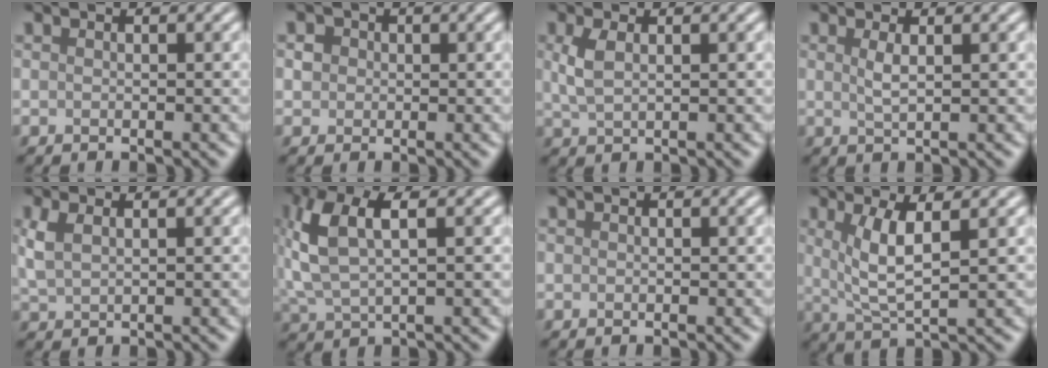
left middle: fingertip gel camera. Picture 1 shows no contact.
{"total": 1.2, "force": [0.1, 1.2, 0.3], "torque": [0.001, 0.000, 0.002]}
{"total": 2.4, "force": [0.8, 1.2, 1.9], "torque": [-0.049, 0.001, 0.018]}
{"total": 1.5, "force": [0.5, 0.4, 1.3], "torque": [-0.026, -0.001, 0.010]}
{"total": 2.3, "force": [1.0, 1.2, 1.8], "torque": [-0.047, 0.003, 0.022]}
{"total": 6.1, "force": [1.6, 2.7, 5.2], "torque": [-0.125, 0.009, 0.030]}
{"total": 0.0}
{"total": 4.2, "force": [1.3, 1.0, 3.9], "torque": [-0.083, -0.006, 0.030]}